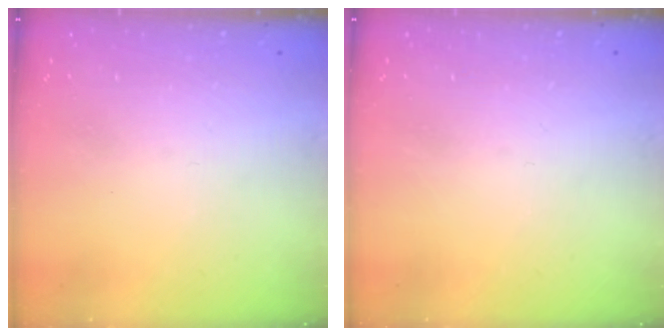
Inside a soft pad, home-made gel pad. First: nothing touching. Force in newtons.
{"total": 0.0}